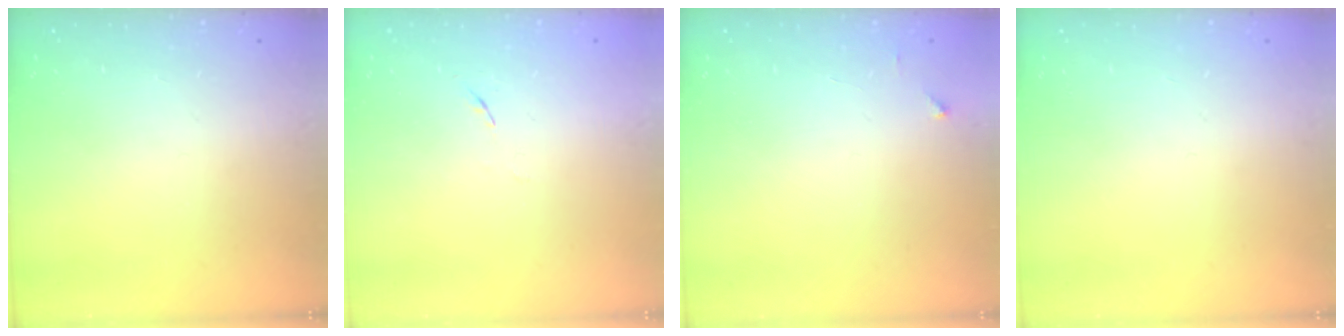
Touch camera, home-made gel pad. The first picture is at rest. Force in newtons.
{"total": 3.5, "press": 3.4, "slide": 0.6}
{"total": 2.0, "press": 2.0, "slide": 0.2}
{"total": 0.0}